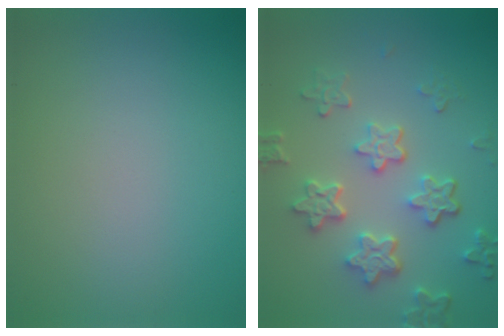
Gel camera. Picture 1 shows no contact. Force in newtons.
{"total": 5.2, "press": 4.1, "slide": 3.2}